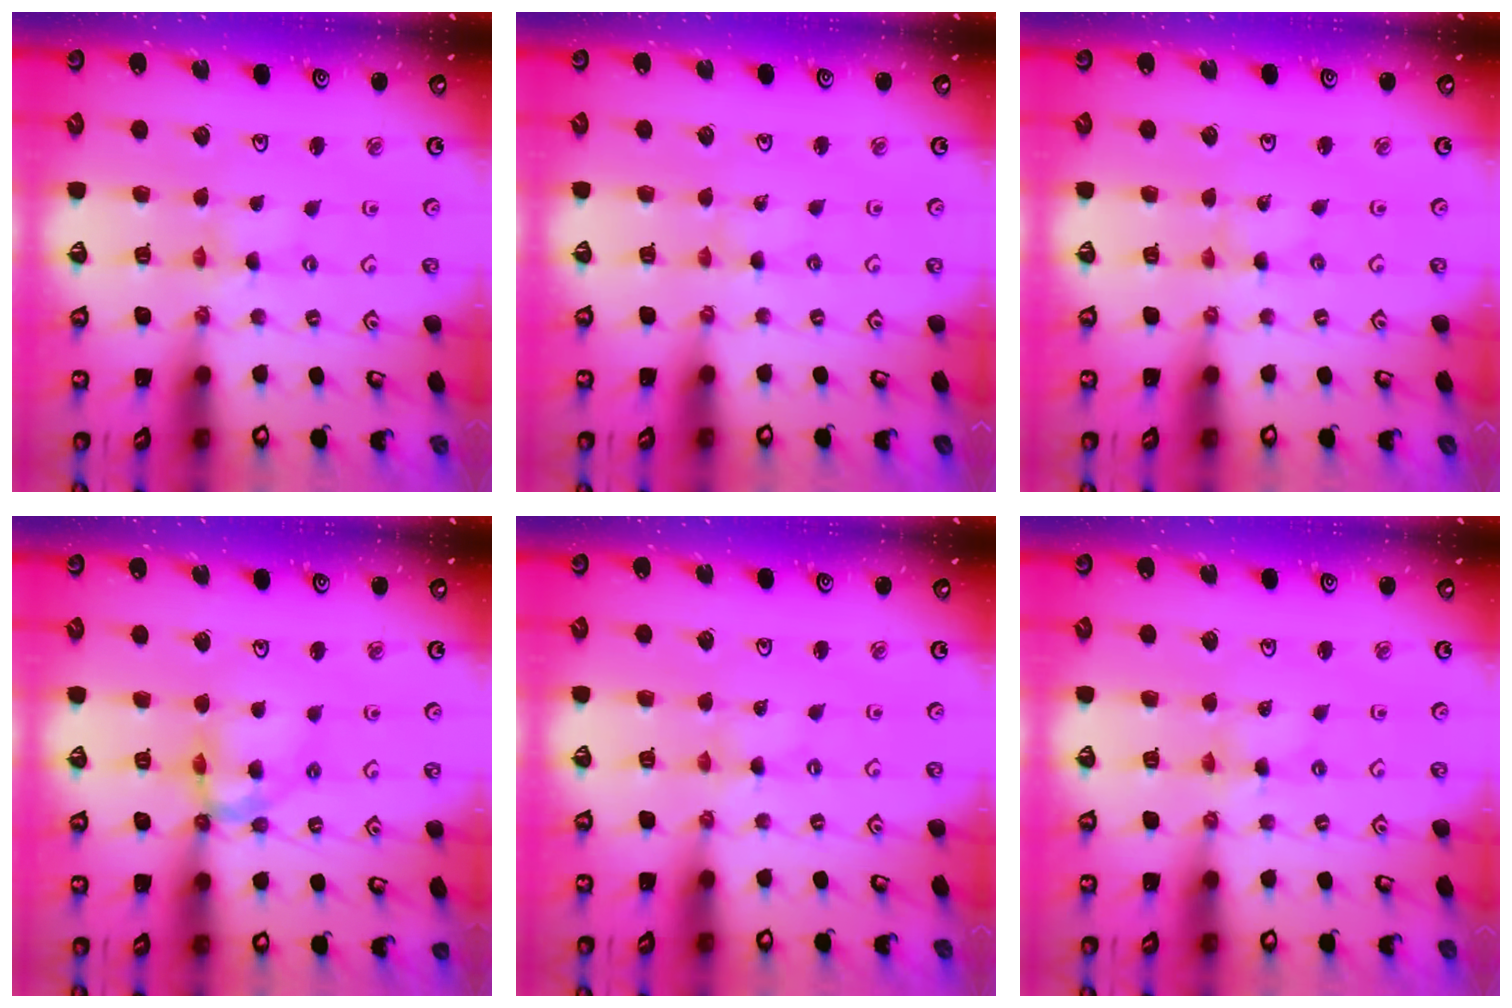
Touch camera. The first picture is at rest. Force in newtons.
{"total": 0.6, "press": 0.6, "slide": 0.1}
{"total": 0.0}
{"total": 11.7, "press": 11.6, "slide": 1.3}
{"total": 0.0}
{"total": 1.9, "press": 1.9, "slide": 0.2}